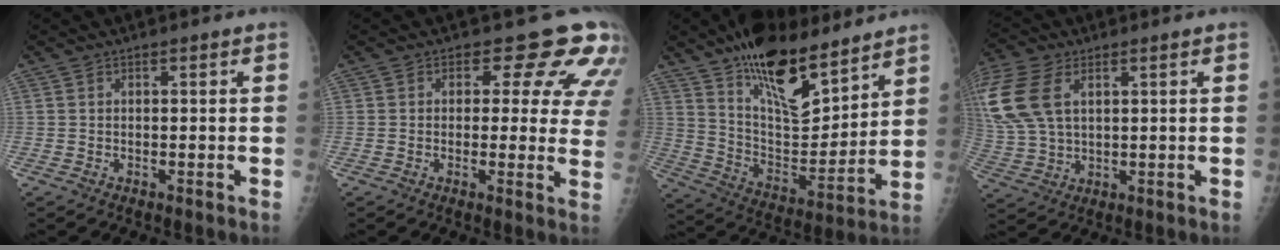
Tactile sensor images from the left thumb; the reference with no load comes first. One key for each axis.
{"total": 10.6, "fx": 7.5, "fy": 5.6, "fz": 5.0, "tx": -0.004, "ty": -0.033, "tz": 0.058}
{"total": 21.2, "fx": 15.1, "fy": 8.4, "fz": 12.3, "tx": -0.157, "ty": -0.086, "tz": 0.261}
{"total": 14.9, "fx": 5.1, "fy": 9.0, "fz": 10.7, "tx": -0.260, "ty": 0.001, "tz": 0.105}